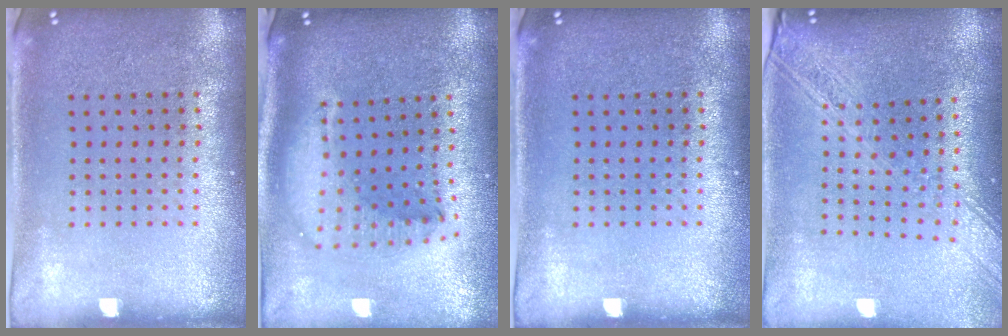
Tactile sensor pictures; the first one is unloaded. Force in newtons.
{"total": 2.3, "press": 1.7, "slide": 1.5}
{"total": 0.0}
{"total": 2.2, "press": 1.8, "slide": 1.3}